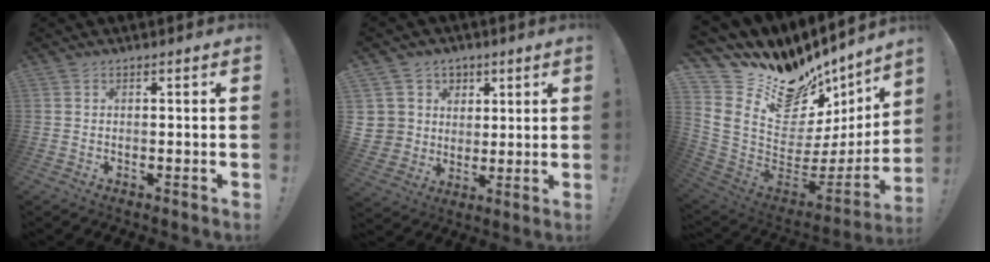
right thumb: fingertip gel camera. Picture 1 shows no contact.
{"total": 8.6, "force": [2.6, 8.0, 1.5], "torque": [-0.019, -0.017, 0.059]}
{"total": 18.2, "force": [12.3, 10.3, 8.6], "torque": [-0.115, -0.119, 0.253]}